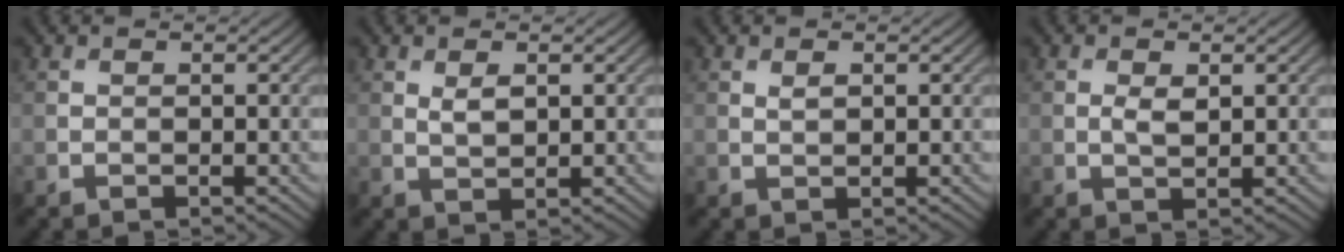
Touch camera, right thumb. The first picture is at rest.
{"total": 2.0, "force": [0.8, 0.9, 1.6], "torque": [-0.036, -0.004, 0.019]}
{"total": 1.0, "force": [0.5, 0.5, 0.7], "torque": [-0.018, -0.002, 0.011]}
{"total": 1.9, "force": [0.4, 0.9, 1.7], "torque": [-0.037, -0.003, 0.008]}